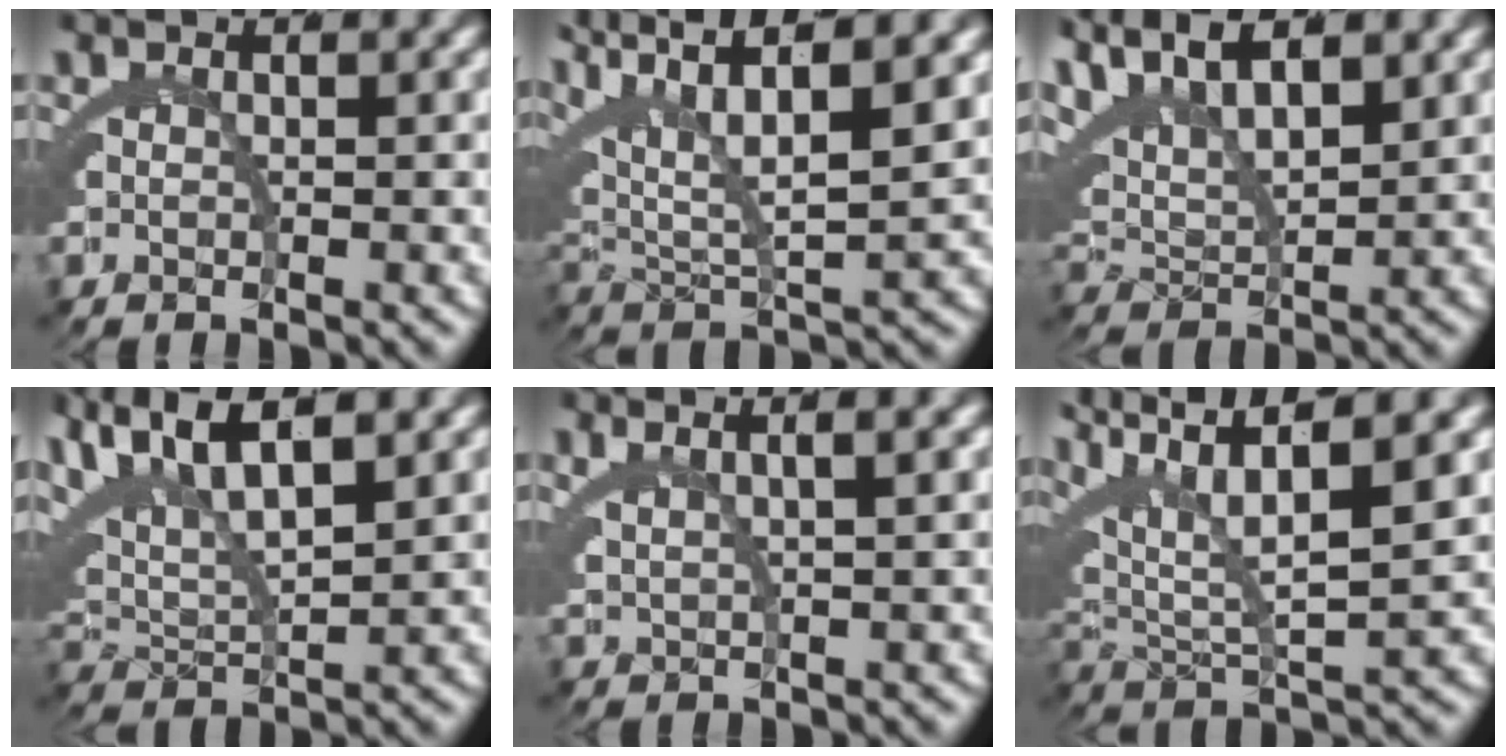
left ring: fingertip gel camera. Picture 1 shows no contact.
{"total": 10.2, "force": [3.8, 5.7, 7.6], "torque": [-0.154, -0.010, 0.063]}
{"total": 8.9, "force": [4.4, 5.5, 5.4], "torque": [-0.128, 0.014, 0.065]}
{"total": 9.6, "force": [4.4, 5.4, 6.7], "torque": [-0.152, 0.008, 0.071]}
{"total": 3.2, "force": [2.3, 0.2, 2.3], "torque": [-0.030, 0.003, 0.046]}
{"total": 9.4, "force": [3.8, 4.7, 7.2], "torque": [-0.143, -0.006, 0.067]}